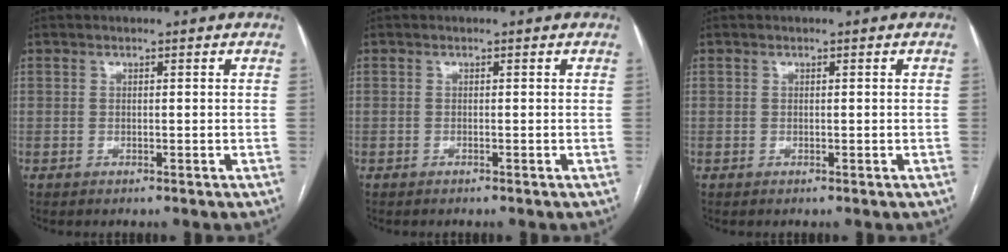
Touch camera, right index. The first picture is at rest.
{"total": 0.0}
{"total": 0.0}